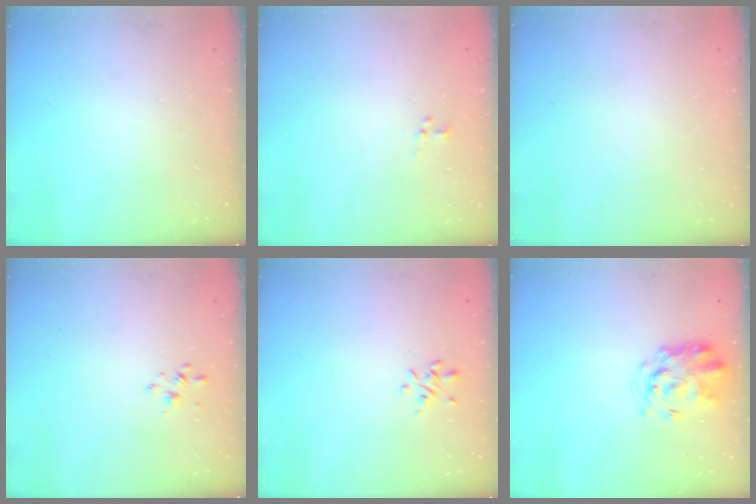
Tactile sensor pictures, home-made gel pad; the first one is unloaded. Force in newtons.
{"total": 1.2, "press": 1.1, "slide": 0.6}
{"total": 1.8, "press": 1.8, "slide": 0.2}
{"total": 2.1, "press": 2.0, "slide": 0.6}
{"total": 1.0, "press": 0.8, "slide": 0.5}
{"total": 3.6, "press": 3.5, "slide": 0.6}